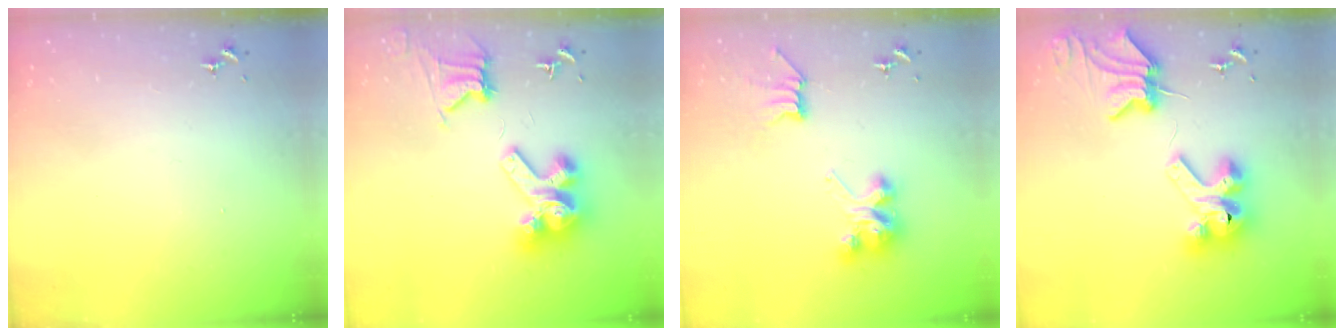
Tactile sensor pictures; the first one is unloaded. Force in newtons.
{"total": 14.5, "press": 14.3, "slide": 2.0}
{"total": 8.2, "press": 8.2, "slide": 0.1}
{"total": 15.0, "press": 14.9, "slide": 1.6}